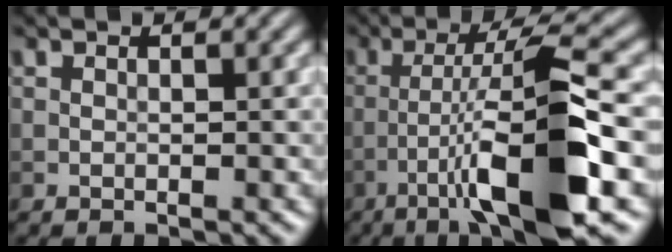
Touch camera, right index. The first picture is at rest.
{"total": 9.9, "force": [-3.8, 1.0, 9.1], "torque": [-0.151, 0.020, -0.063]}